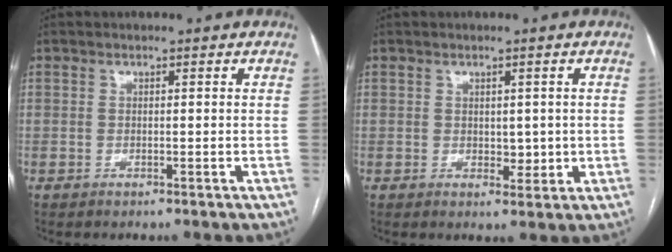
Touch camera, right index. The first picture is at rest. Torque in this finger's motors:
{"motor_torque": [0.79, 0.83, 0.00, 0.03]}